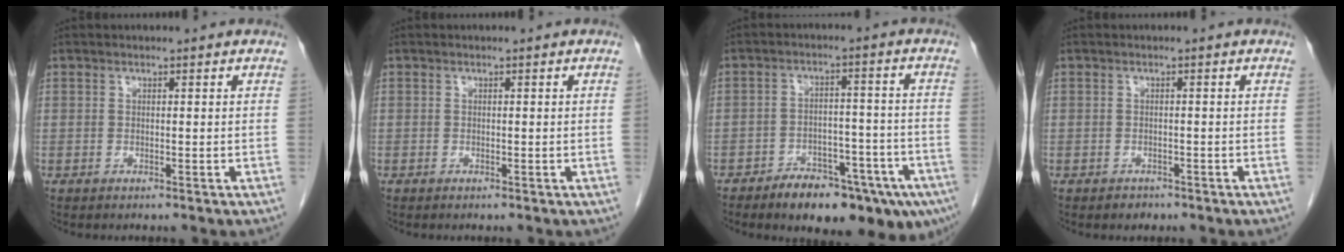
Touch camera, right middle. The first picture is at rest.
{"total": 0.0}
{"total": 14.8, "force": [-10.1, 5.4, 9.5], "torque": [-0.081, 0.024, -0.141]}
{"total": 1.3, "force": [-1.0, 0.8, 0.2], "torque": [-0.005, 0.001, -0.013]}